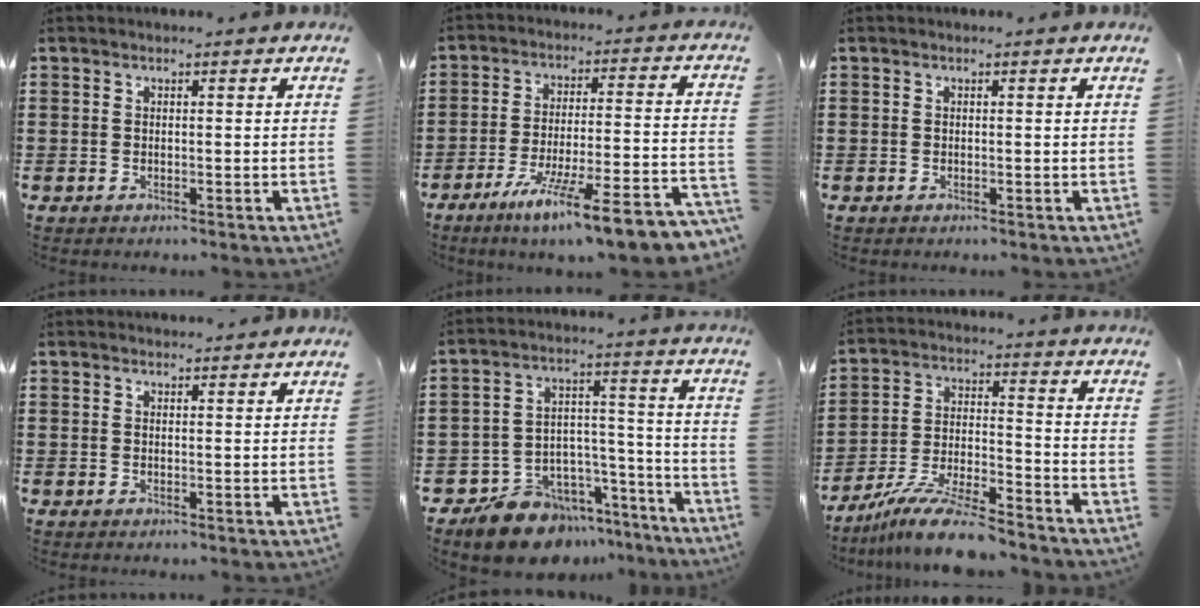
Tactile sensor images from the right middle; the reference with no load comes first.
{"total": 11.3, "force": [-8.7, 0.2, 7.1], "torque": [-0.116, 0.006, -0.162]}
{"total": 0.0}
{"total": 0.9, "force": [0.8, 0.2, 0.0], "torque": [0.005, -0.002, 0.015]}
{"total": 10.3, "force": [-9.2, 4.5, 1.2], "torque": [-0.027, 0.038, -0.170]}
{"total": 10.3, "force": [-9.1, 1.1, 4.8], "torque": [-0.093, 0.016, -0.176]}